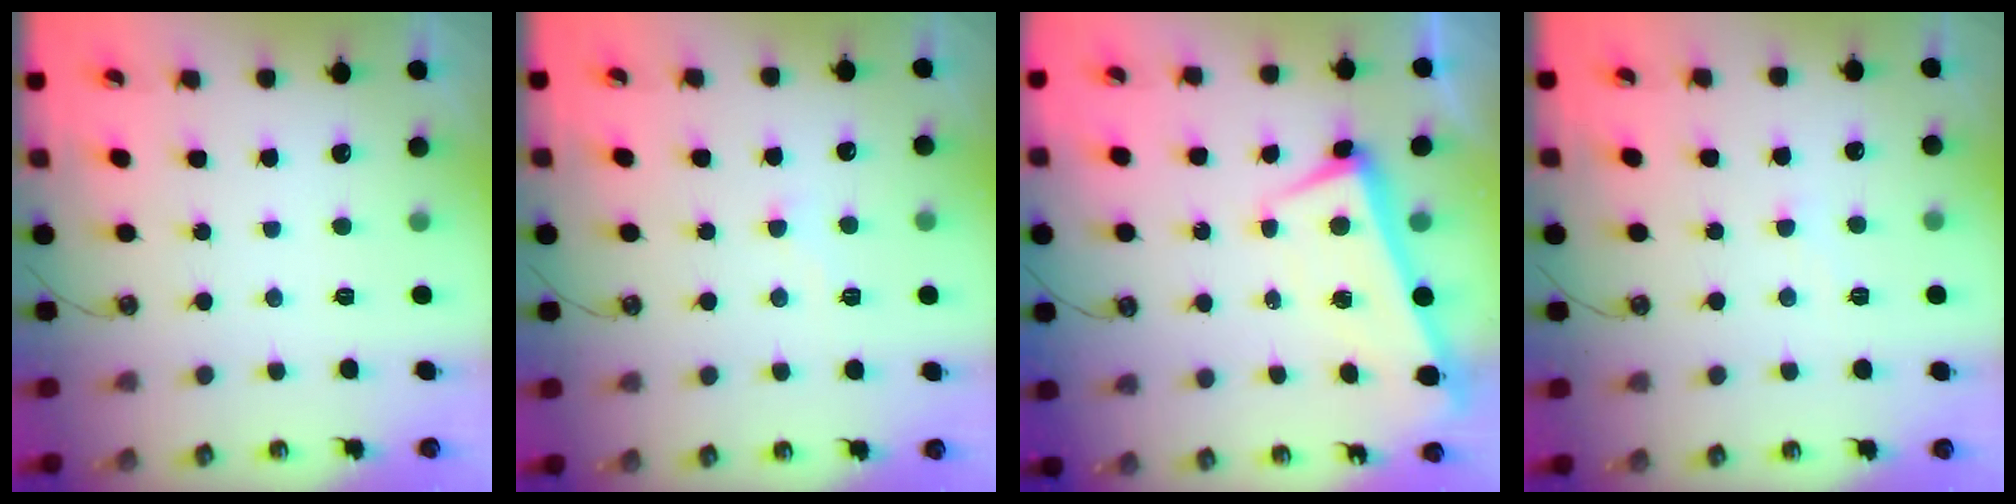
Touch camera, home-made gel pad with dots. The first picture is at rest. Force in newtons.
{"total": 2.7, "press": 2.7, "slide": 0.5}
{"total": 2.0, "press": 1.9, "slide": 0.7}
{"total": 3.6, "press": 3.5, "slide": 0.4}